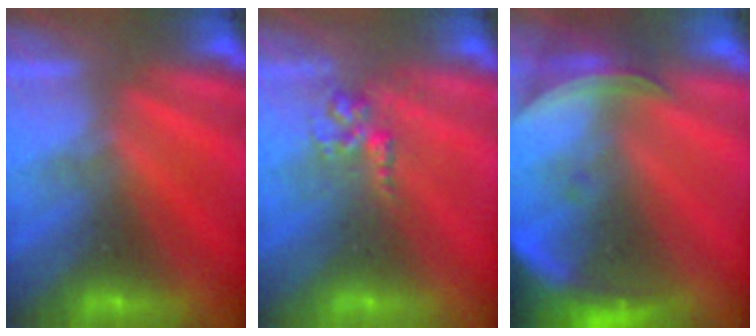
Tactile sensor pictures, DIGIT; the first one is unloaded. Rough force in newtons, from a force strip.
{"total": 2.6}
{"total": 10.8}